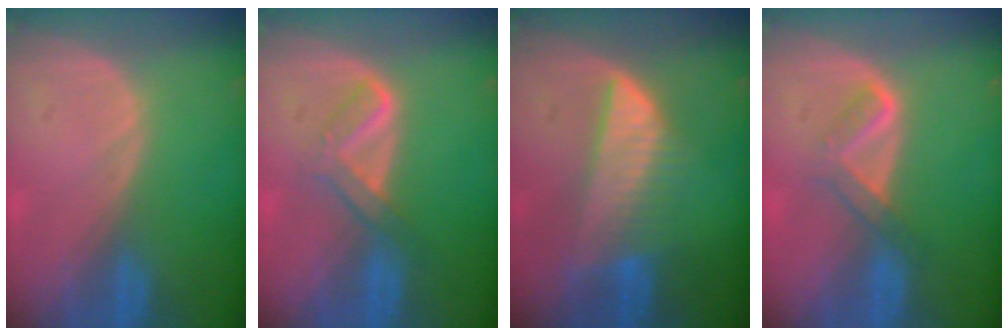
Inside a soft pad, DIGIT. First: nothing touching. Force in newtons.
{"total": 4.0, "press": 4.0, "slide": 0.5}
{"total": 7.1, "press": 6.8, "slide": 2.2}
{"total": 3.7, "press": 3.7, "slide": 0.6}